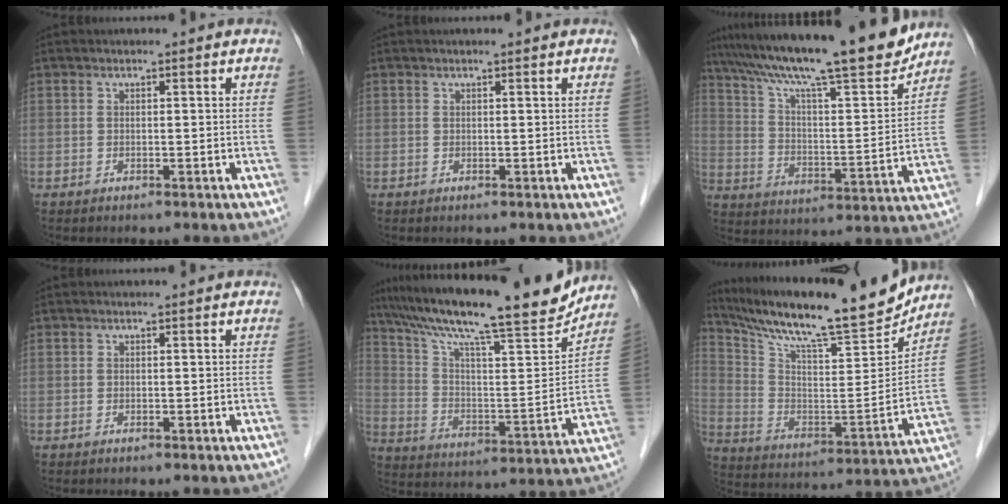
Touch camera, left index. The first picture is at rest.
{"total": 0.7, "force": [0.7, -0.1, 0.3], "torque": [-0.010, 0.002, 0.014]}
{"total": 21.9, "force": [18.5, 1.4, 11.7], "torque": [-0.202, -0.005, 0.285]}
{"total": 0.0}
{"total": 23.3, "force": [19.4, 2.2, 12.6], "torque": [-0.221, -0.008, 0.298]}
{"total": 22.4, "force": [19.8, 2.2, 10.3], "torque": [-0.193, -0.028, 0.313]}